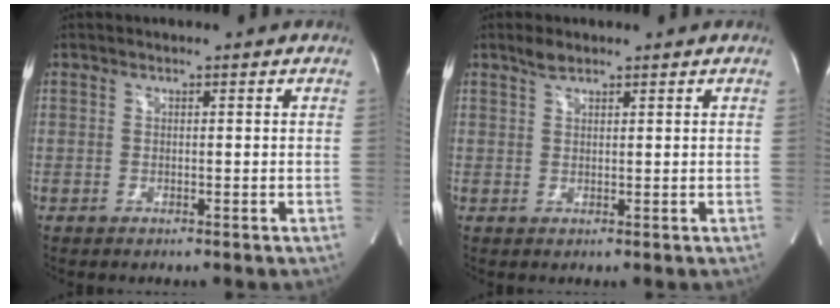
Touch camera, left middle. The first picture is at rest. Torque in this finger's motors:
{"motor_torque": [0.40, -0.13, -0.07, 0.03]}